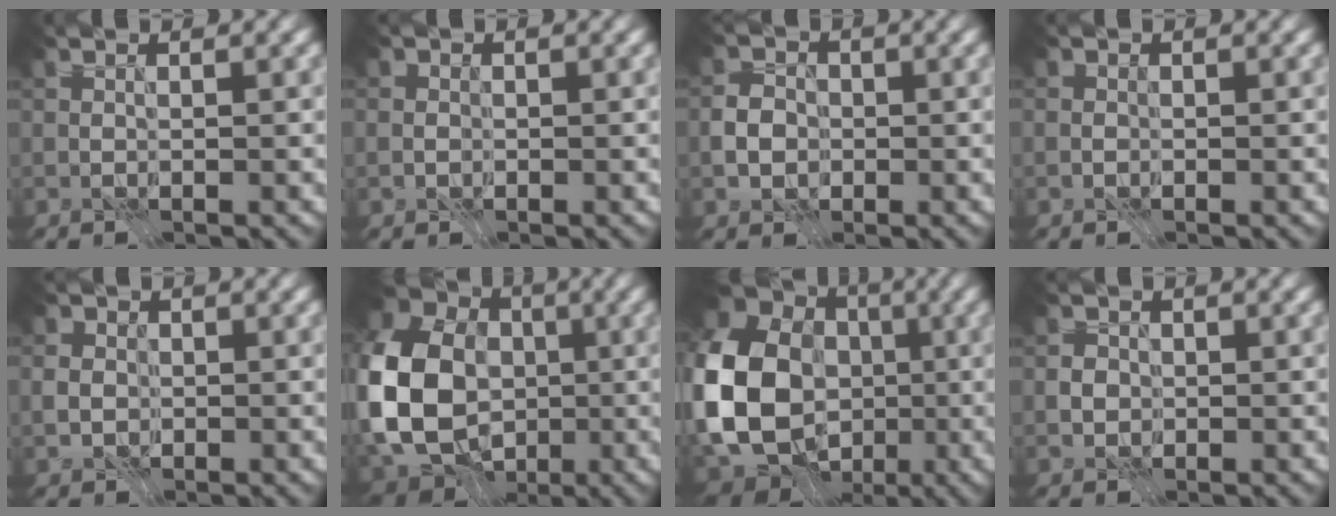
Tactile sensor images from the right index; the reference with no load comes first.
{"total": 1.0, "force": [-0.2, 1.0, 0.2], "torque": [-0.001, 0.000, -0.007]}
{"total": 2.7, "force": [-1.1, 2.3, 0.9], "torque": [-0.012, 0.001, -0.029]}
{"total": 0.7, "force": [-0.2, 0.7, 0.1], "torque": [0.001, 0.000, -0.006]}
{"total": 2.2, "force": [-0.5, 2.0, 0.7], "torque": [-0.012, -0.001, -0.014]}
{"total": 15.5, "force": [-2.2, 12.5, 9.0], "torque": [-0.219, -0.003, -0.038]}
{"total": 18.7, "force": [-2.5, 15.9, 9.5], "torque": [-0.202, -0.013, -0.073]}
{"total": 1.6, "force": [-0.5, 1.5, 0.3], "torque": [-0.004, -0.002, -0.014]}